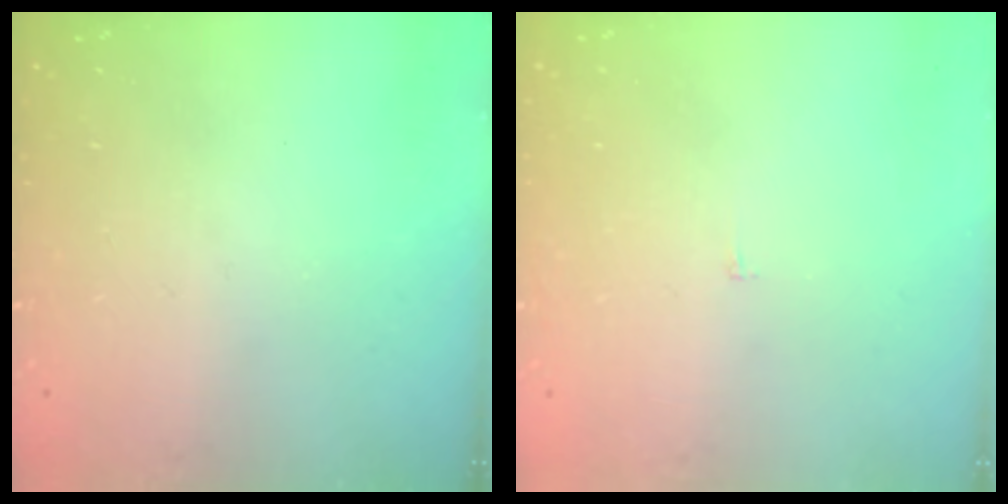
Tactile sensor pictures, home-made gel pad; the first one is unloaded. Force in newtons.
{"total": 2.2, "press": 2.2, "slide": 0.2}